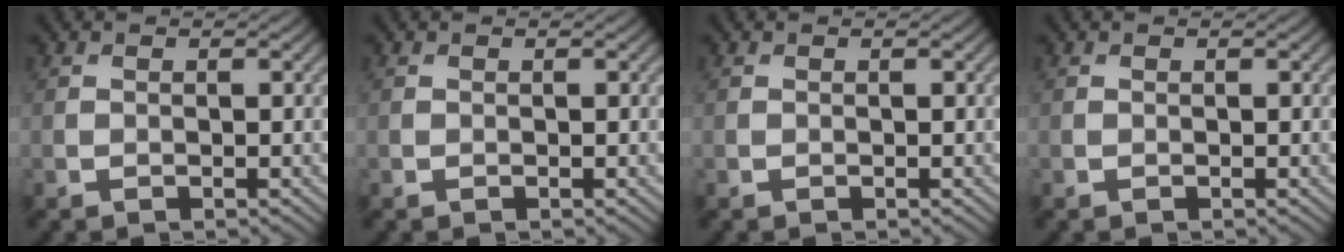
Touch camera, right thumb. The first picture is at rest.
{"total": 0.0}
{"total": 0.0}
{"total": 0.0}